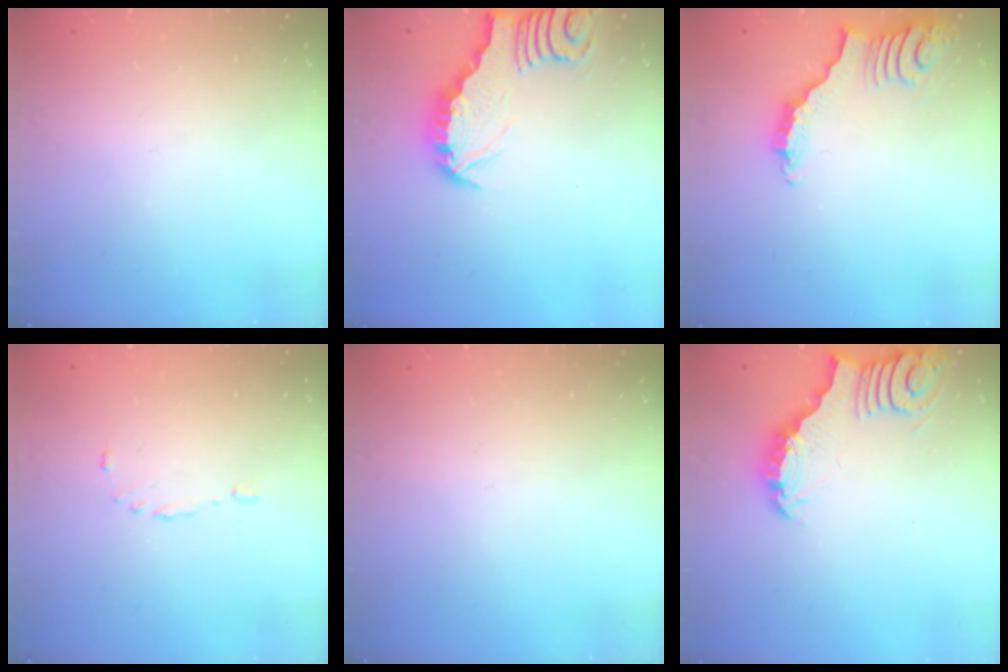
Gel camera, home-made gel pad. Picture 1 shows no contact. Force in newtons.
{"total": 3.0, "press": 3.0, "slide": 0.3}
{"total": 3.6, "press": 3.6, "slide": 0.7}
{"total": 2.9, "press": 2.9, "slide": 0.5}
{"total": 0.0}
{"total": 3.8, "press": 3.8, "slide": 0.5}